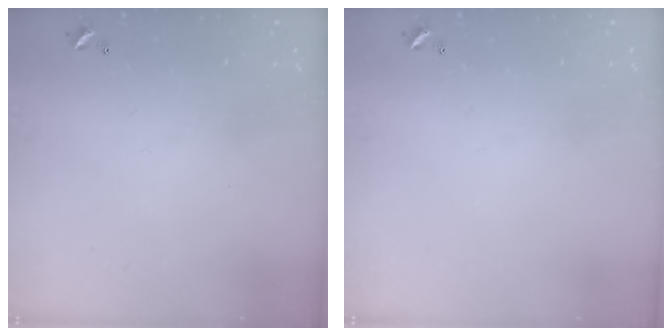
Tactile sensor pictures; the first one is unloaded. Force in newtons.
{"total": 0.0}